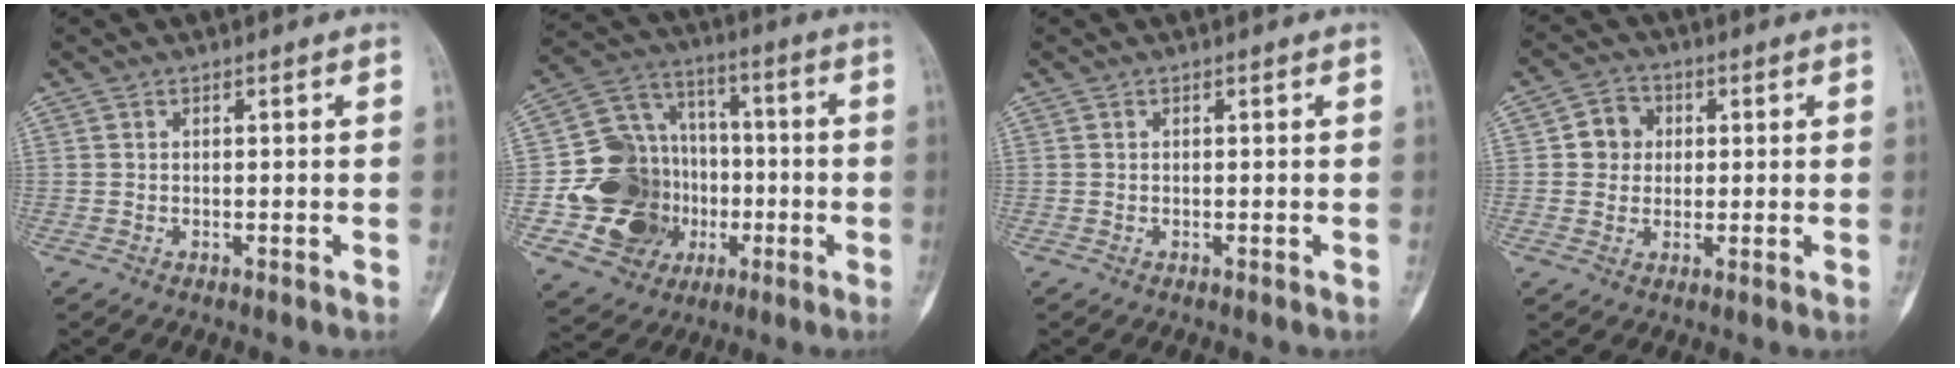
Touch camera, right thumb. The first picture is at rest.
{"total": 18.2, "force": [-3.4, 16.1, 7.7], "torque": [-0.093, 0.060, -0.046]}
{"total": 0.0}
{"total": 5.6, "force": [0.8, 5.1, 2.1], "torque": [-0.004, 0.006, 0.006]}